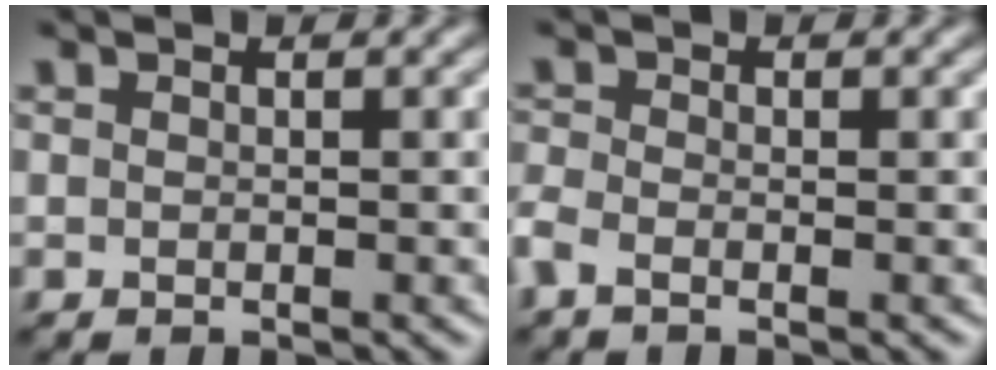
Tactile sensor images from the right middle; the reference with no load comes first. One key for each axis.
{"total": 1.9, "fx": -1.2, "fy": 0.8, "fz": 1.2, "tx": -0.032, "ty": -0.007, "tz": -0.036}